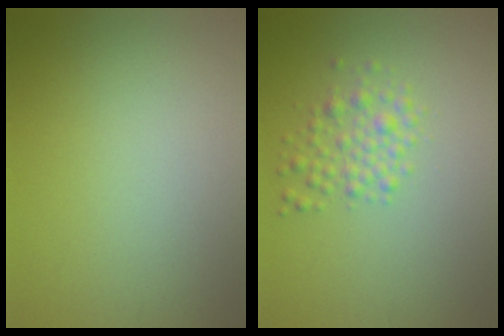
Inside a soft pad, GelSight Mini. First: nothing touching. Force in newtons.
{"total": 2.3, "press": 2.3, "slide": 0.0}